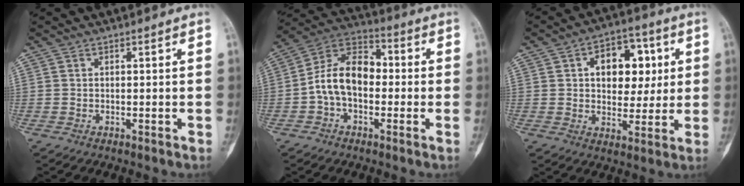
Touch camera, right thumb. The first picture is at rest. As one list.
[{"total": 12.2, "force": [-1.3, 7.7, 9.3], "torque": [-0.152, 0.039, -0.036]}, {"total": 13.1, "force": [3.2, 8.7, 9.3], "torque": [-0.080, 0.004, 0.046]}]